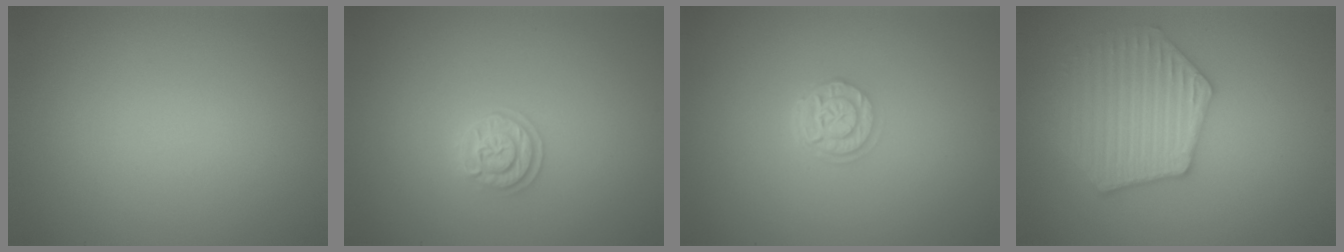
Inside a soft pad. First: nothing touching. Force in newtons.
{"total": 2.1, "press": 2.0, "slide": 0.6}
{"total": 2.6, "press": 2.1, "slide": 1.5}
{"total": 4.9, "press": 4.6, "slide": 1.7}